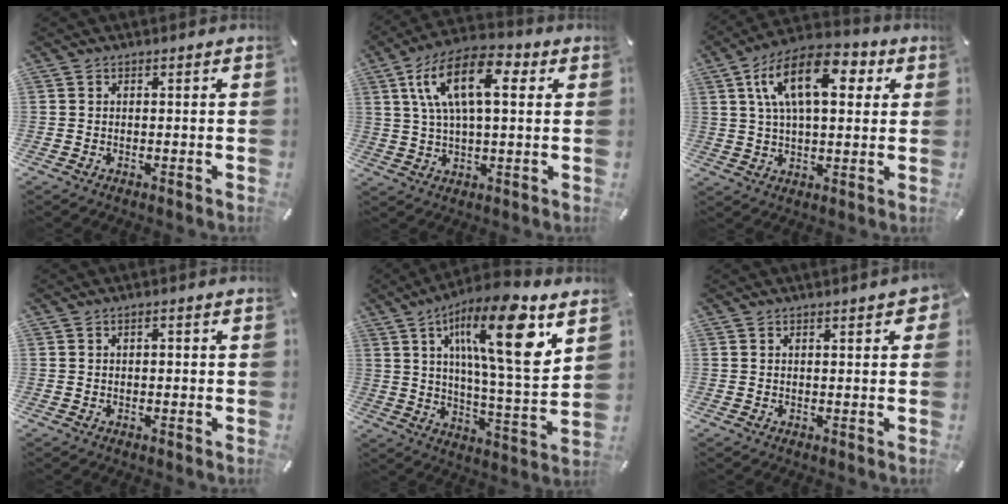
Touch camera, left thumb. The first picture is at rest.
{"total": 14.9, "force": [5.1, 7.0, 12.2], "torque": [-0.232, 0.004, 0.083]}
{"total": 16.3, "force": [5.8, 8.4, 12.8], "torque": [-0.224, 0.002, 0.094]}
{"total": 1.2, "force": [0.1, 0.6, 1.0], "torque": [-0.019, 0.004, -0.001]}
{"total": 19.8, "force": [9.5, 4.6, 16.8], "torque": [-0.269, -0.041, 0.139]}
{"total": 2.5, "force": [1.2, 1.0, 2.0], "torque": [-0.025, -0.003, 0.018]}